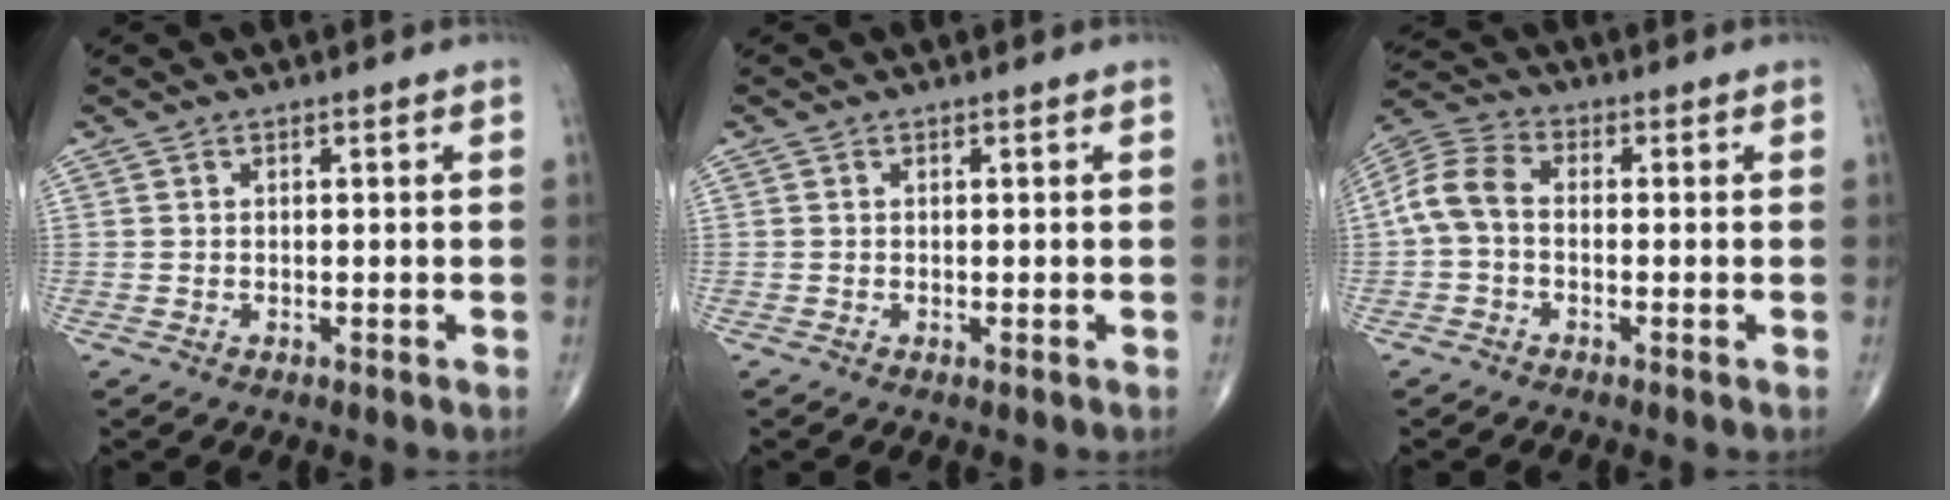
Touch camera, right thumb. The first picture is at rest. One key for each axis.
{"total": 0.0}
{"total": 7.4, "fx": -0.7, "fy": 4.7, "fz": 5.6, "tx": -0.114, "ty": 0.023, "tz": -0.028}